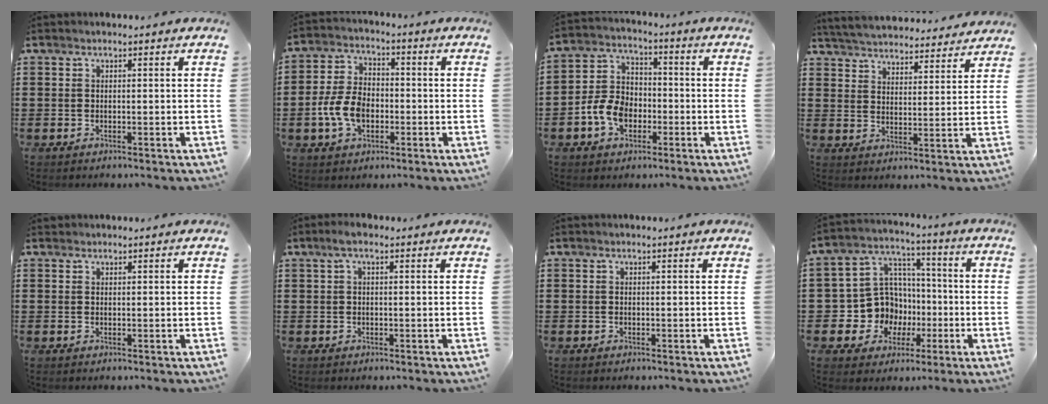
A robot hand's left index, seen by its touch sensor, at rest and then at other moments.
{"total": 7.6, "force": [-2.3, 4.8, 5.4], "torque": [-0.136, 0.003, -0.051]}
{"total": 7.4, "force": [-2.9, 5.3, 4.1], "torque": [-0.110, 0.010, -0.062]}
{"total": 4.6, "force": [4.6, 0.2, 0.1], "torque": [-0.028, -0.032, 0.078]}
{"total": 0.5, "force": [0.4, 0.3, -0.1], "torque": [0.000, 0.001, 0.009]}
{"total": 2.0, "force": [0.5, 0.6, 1.9], "torque": [-0.036, 0.005, 0.007]}
{"total": 0.0}
{"total": 9.8, "force": [-1.3, 9.6, 1.9], "torque": [-0.090, -0.001, -0.014]}